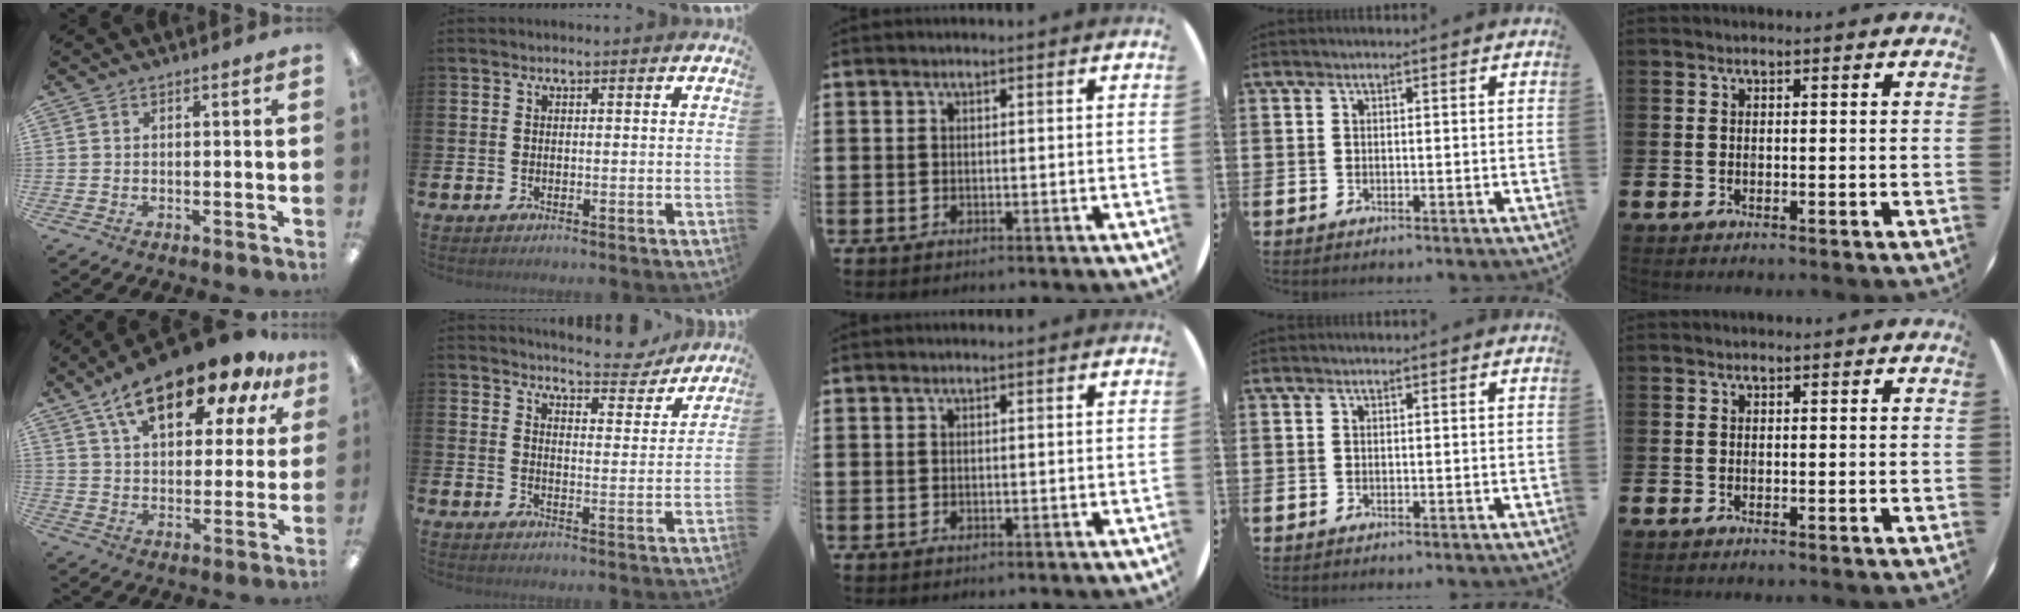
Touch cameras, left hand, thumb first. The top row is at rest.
{"thumb": {"total": 18.7, "force": [13.0, 7.6, 11.0], "torque": [-0.189, -0.068, 0.221]}, "index": {"total": 5.7, "force": [5.6, 0.8, 0.8], "torque": [-0.017, -0.042, 0.094]}}